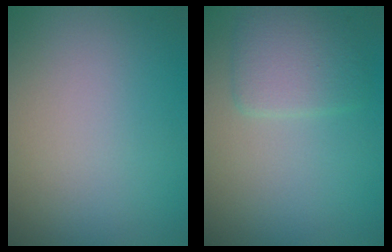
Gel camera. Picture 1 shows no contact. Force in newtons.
{"total": 2.8, "press": 2.8, "slide": 0.3}